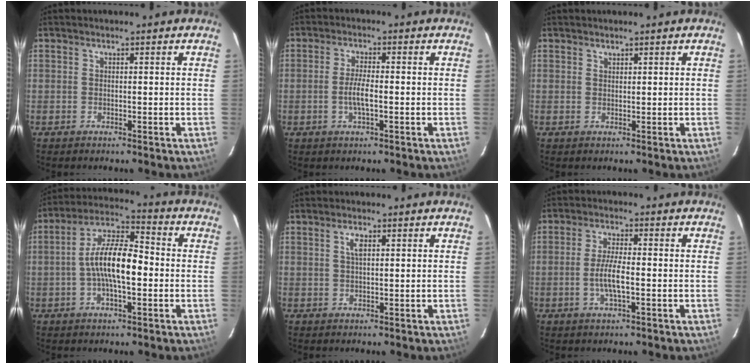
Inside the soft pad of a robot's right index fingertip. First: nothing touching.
{"total": 3.9, "force": [-1.0, 0.7, 3.7], "torque": [-0.070, -0.002, -0.018]}
{"total": 0.7, "force": [0.6, 0.3, 0.0], "torque": [-0.001, 0.001, 0.012]}
{"total": 11.7, "force": [-1.4, 4.1, 10.9], "torque": [-0.207, 0.016, -0.032]}
{"total": 2.1, "force": [0.8, 0.8, 1.8], "torque": [-0.033, 0.004, 0.014]}
{"total": 5.5, "force": [-1.3, 1.1, 5.2], "torque": [-0.102, -0.003, -0.025]}